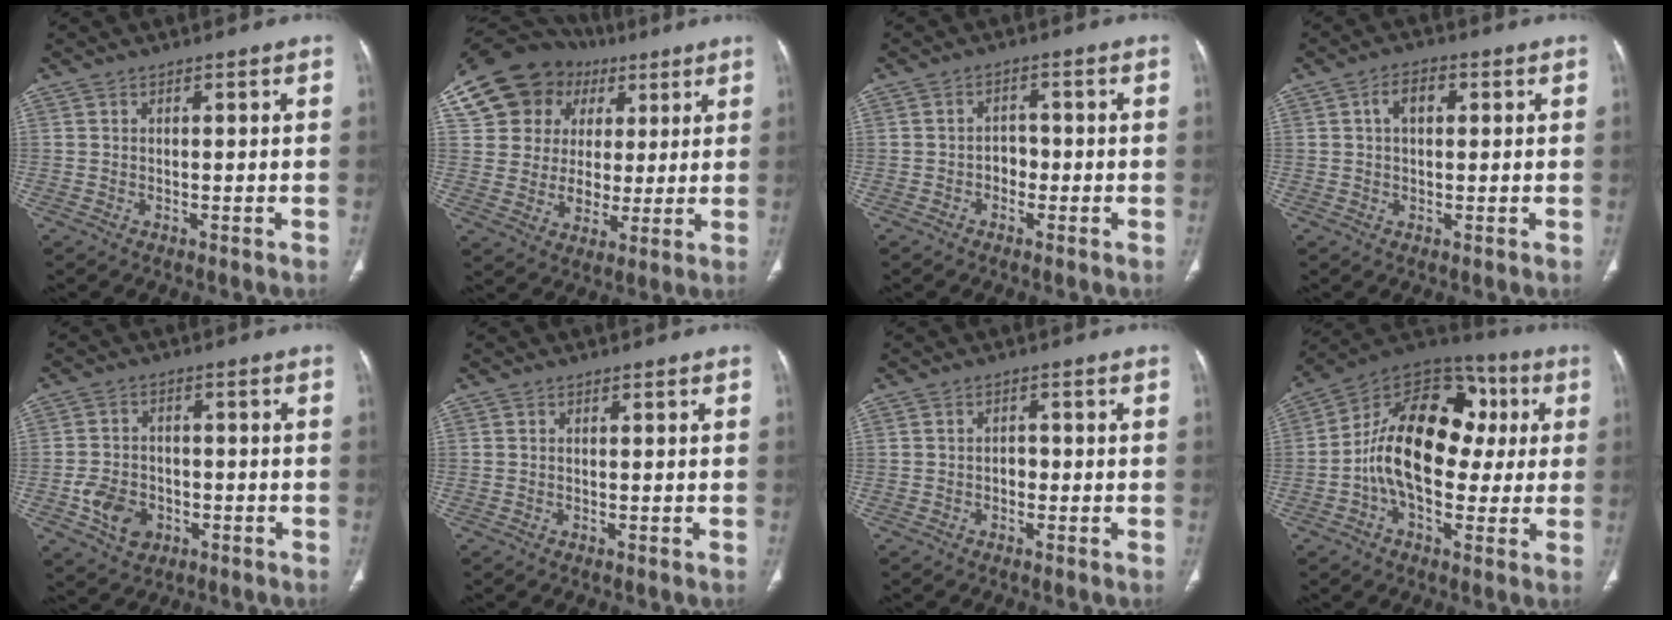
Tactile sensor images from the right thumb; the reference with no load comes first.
{"total": 19.3, "force": [7.3, 16.4, 7.0], "torque": [-0.092, 0.037, 0.138]}
{"total": 2.6, "force": [-1.0, 2.0, 1.2], "torque": [-0.003, 0.012, -0.021]}
{"total": 4.5, "force": [1.1, 2.8, 3.4], "torque": [-0.054, 0.011, 0.017]}
{"total": 7.5, "force": [-2.6, 5.8, 4.0], "torque": [-0.056, 0.015, -0.039]}
{"total": 0.0}
{"total": 1.5, "force": [-0.5, 1.2, 0.9], "torque": [-0.005, 0.006, -0.011]}
{"total": 20.9, "force": [0.8, 13.3, 16.1], "torque": [-0.236, 0.042, 0.003]}